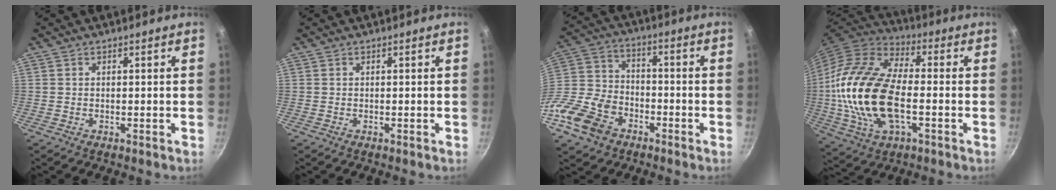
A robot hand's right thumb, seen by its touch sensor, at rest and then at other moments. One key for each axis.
{"total": 0.0}
{"total": 16.8, "fx": -8.6, "fy": 11.6, "fz": 8.5, "tx": -0.173, "ty": 0.054, "tz": -0.174}
{"total": 22.4, "fx": -2.3, "fy": 12.0, "fz": 18.8, "tx": -0.369, "ty": 0.023, "tz": -0.050}